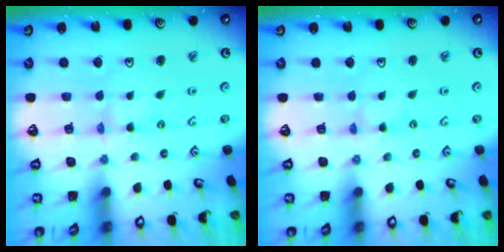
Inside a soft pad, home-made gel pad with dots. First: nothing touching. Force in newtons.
{"total": 0.0}